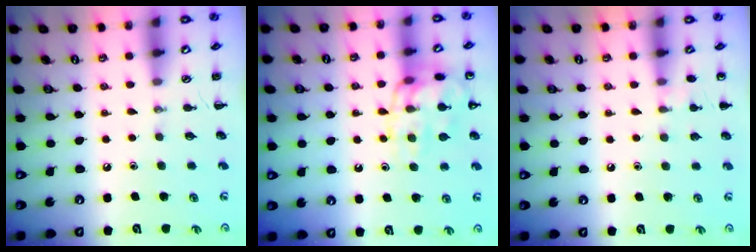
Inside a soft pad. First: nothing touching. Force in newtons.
{"total": 14.4, "press": 14.3, "slide": 1.3}
{"total": 6.1, "press": 5.9, "slide": 1.8}